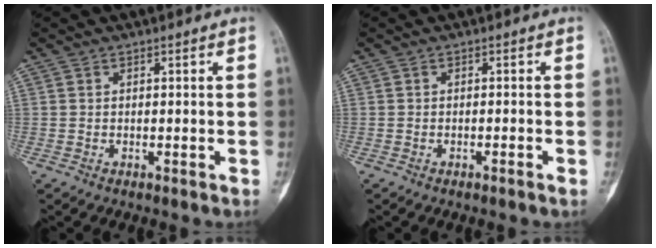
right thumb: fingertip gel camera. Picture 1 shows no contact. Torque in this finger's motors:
{"motor_torque": [-0.54, -0.12, -0.39, -0.08, 0.00]}